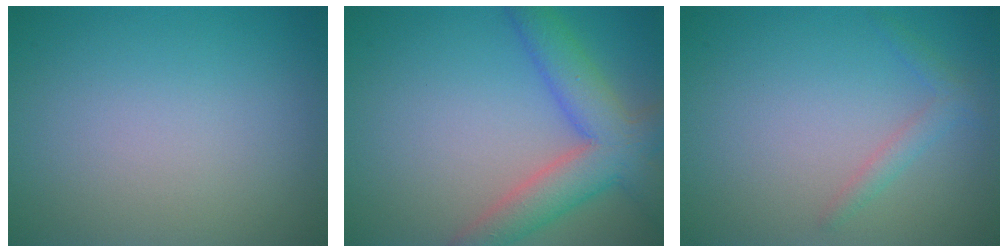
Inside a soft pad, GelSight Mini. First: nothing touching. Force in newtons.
{"total": 6.4, "press": 6.4, "slide": 0.4}
{"total": 1.5, "press": 1.5, "slide": 0.1}